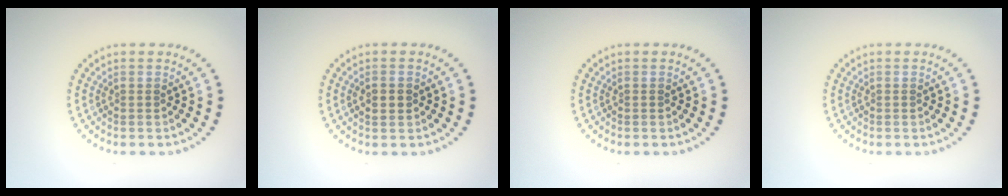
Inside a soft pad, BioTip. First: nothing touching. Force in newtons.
{"total": 2.0, "press": 2.0, "slide": 0.2}
{"total": 0.0}
{"total": 0.0}